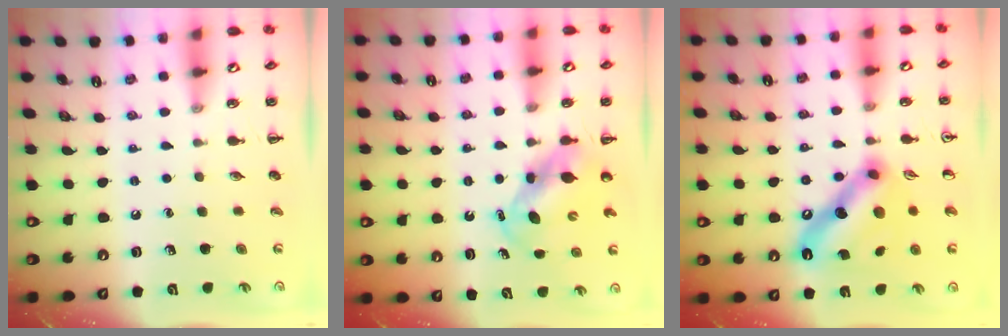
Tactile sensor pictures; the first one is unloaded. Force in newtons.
{"total": 5.6, "press": 5.5, "slide": 0.8}
{"total": 17.0, "press": 17.0, "slide": 1.2}